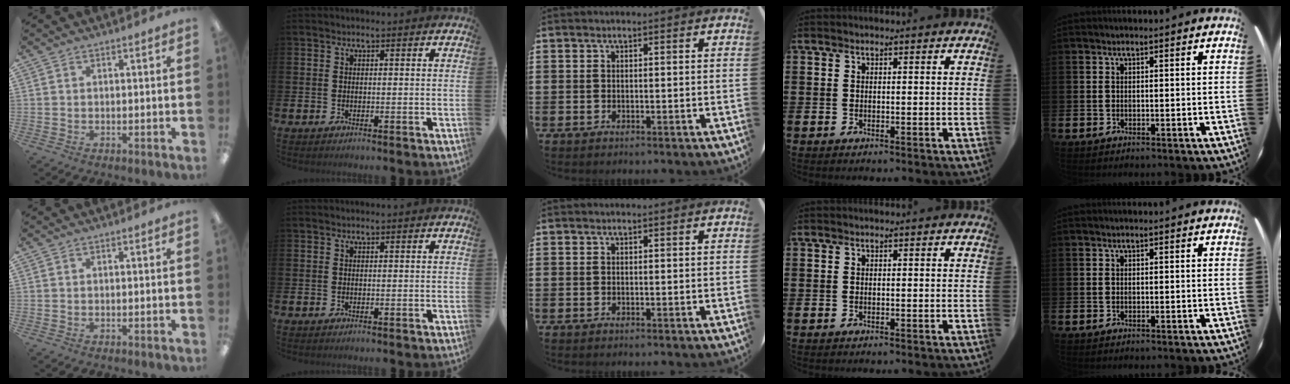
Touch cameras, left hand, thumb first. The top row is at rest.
{}